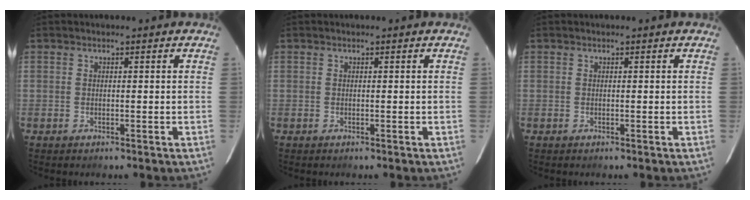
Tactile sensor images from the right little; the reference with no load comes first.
{"total": 0.0}
{"total": 0.0}